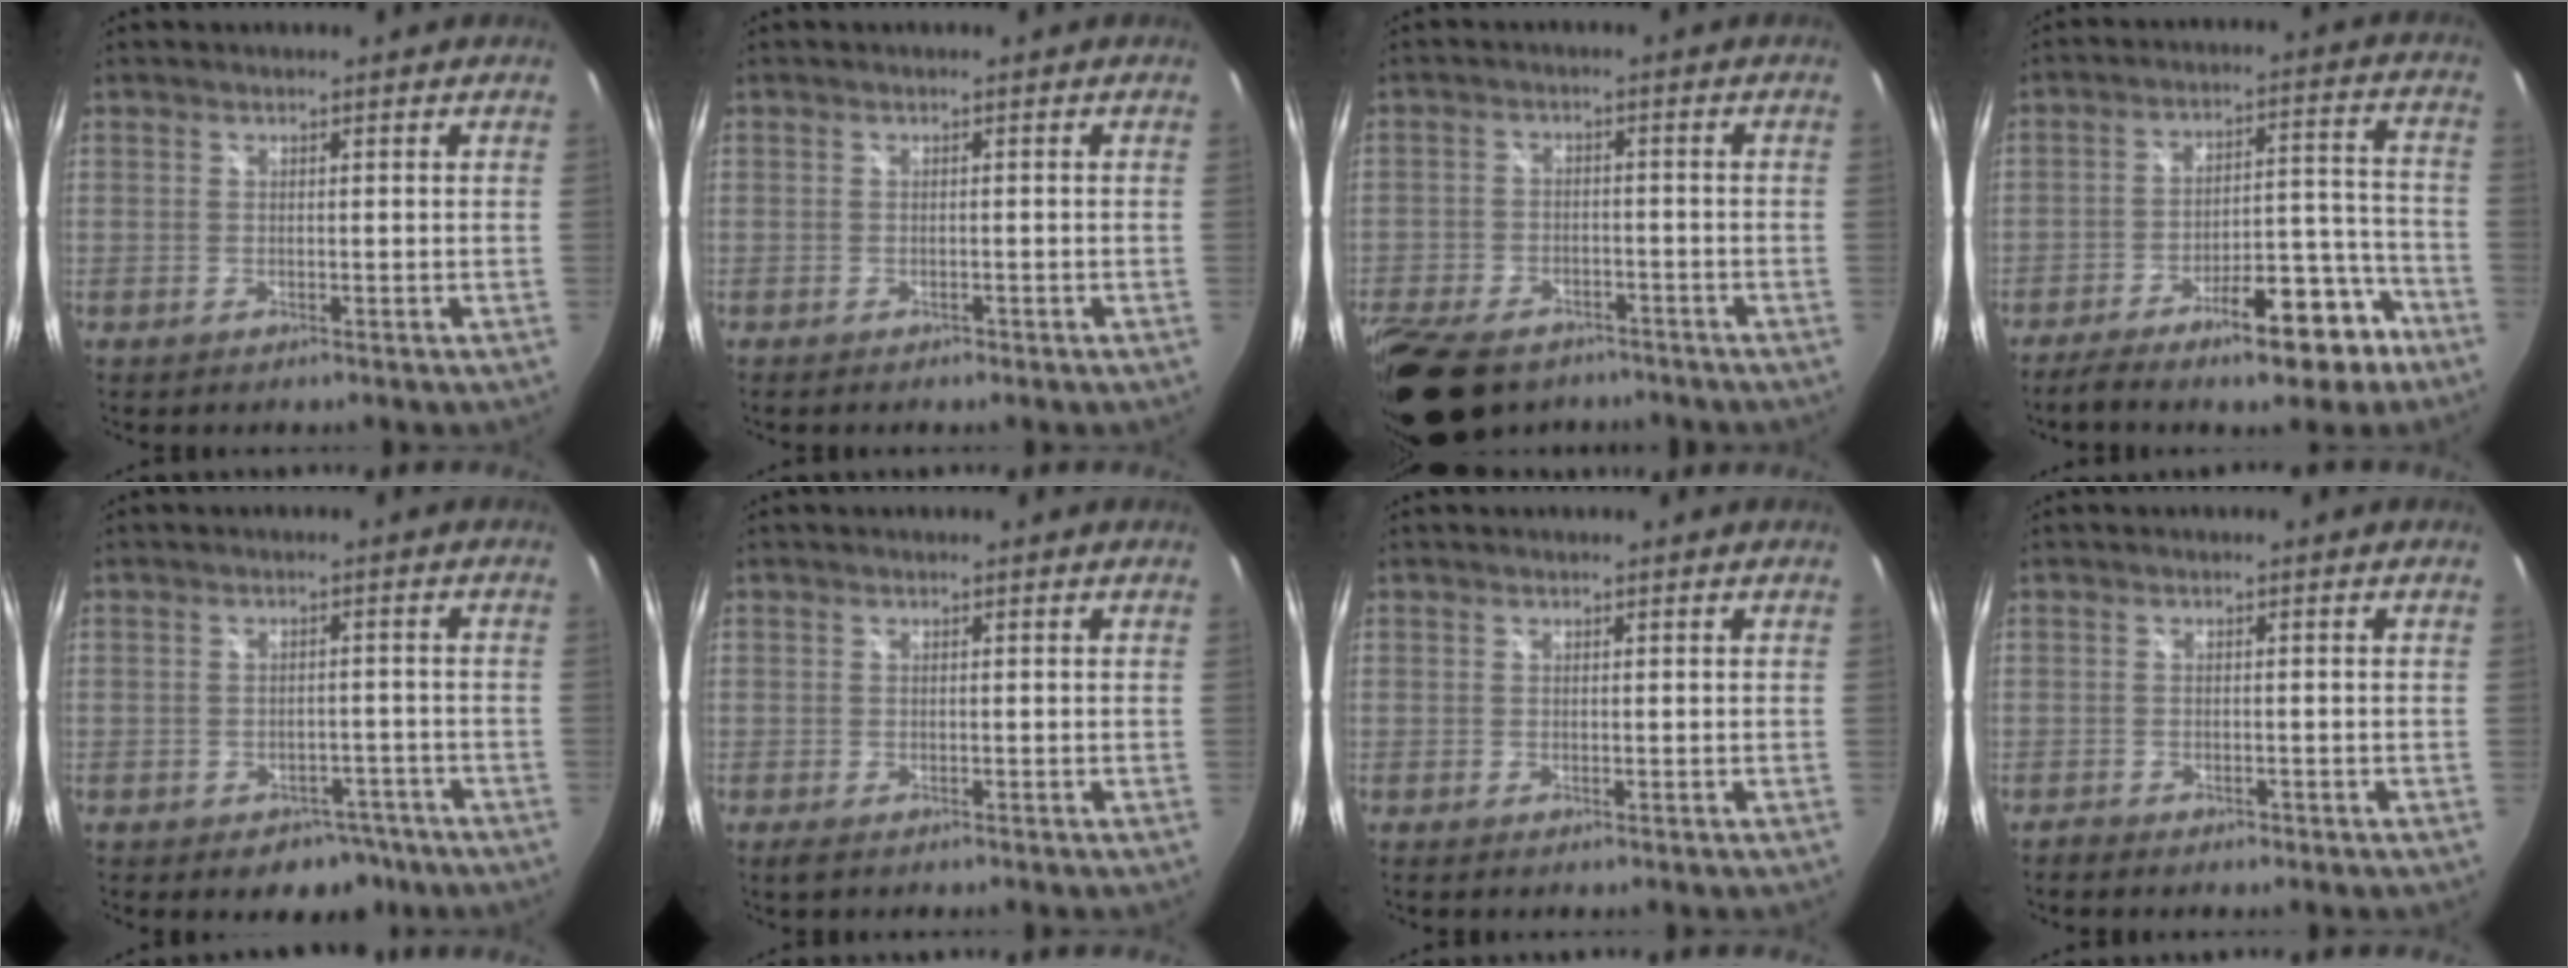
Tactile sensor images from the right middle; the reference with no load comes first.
{"total": 1.9, "force": [-1.5, 0.9, 0.8], "torque": [-0.015, -0.009, -0.023]}
{"total": 16.6, "force": [-11.9, 8.8, 7.7], "torque": [-0.203, -0.022, -0.197]}
{"total": 13.8, "force": [-9.7, 3.9, 8.9], "torque": [-0.138, 0.023, -0.137]}
{"total": 7.1, "force": [-4.9, 4.5, 2.5], "torque": [-0.041, 0.012, -0.049]}
{"total": 1.6, "force": [-1.2, 0.7, 0.8], "torque": [-0.017, -0.008, -0.022]}
{"total": 0.0}
{"total": 2.4, "force": [-2.0, 1.0, 0.9], "torque": [-0.022, -0.008, -0.034]}